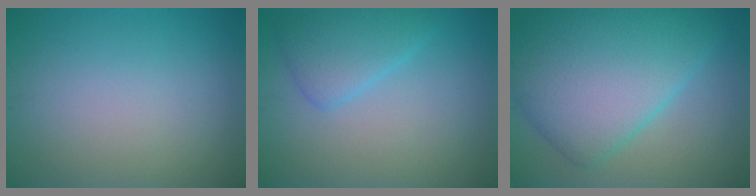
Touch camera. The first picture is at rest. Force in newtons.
{"total": 3.3, "press": 3.3, "slide": 0.2}
{"total": 10.4, "press": 10.4, "slide": 0.2}